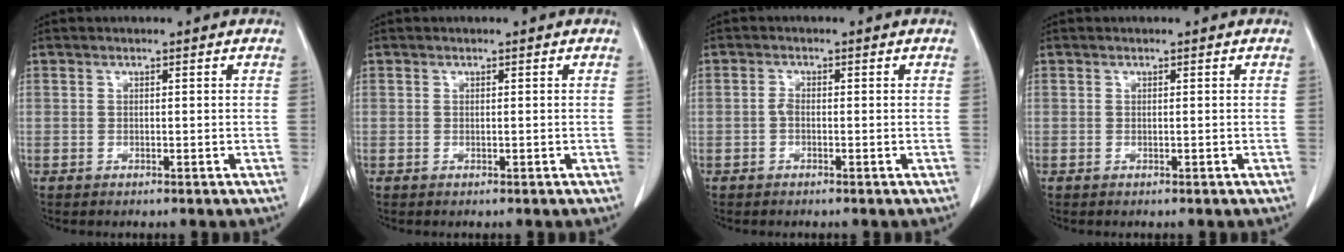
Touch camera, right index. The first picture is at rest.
{"total": 0.0}
{"total": 1.1, "force": [-0.3, 0.5, 0.9], "torque": [-0.016, 0.004, -0.008]}
{"total": 0.0}